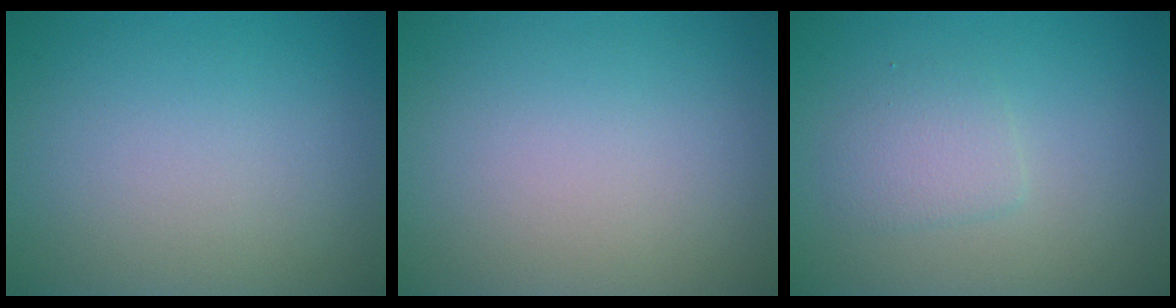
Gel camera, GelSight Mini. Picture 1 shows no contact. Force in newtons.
{"total": 0.0}
{"total": 1.9, "press": 1.9, "slide": 0.1}